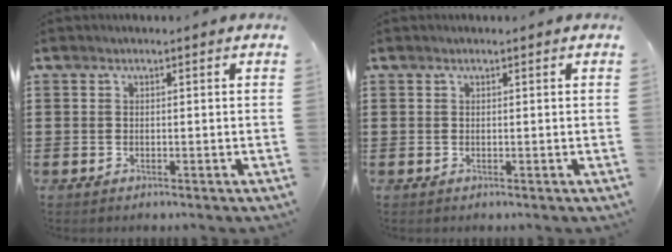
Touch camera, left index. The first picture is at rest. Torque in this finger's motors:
{"motor_torque": [0.03, -0.01, -0.02, -0.01]}